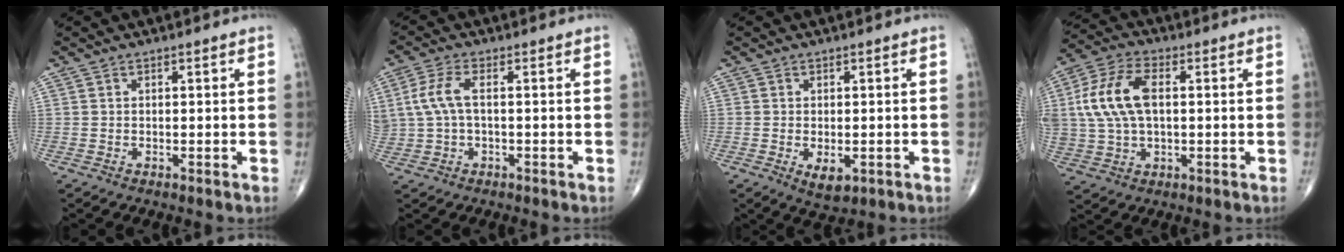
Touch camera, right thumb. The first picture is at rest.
{"total": 6.1, "force": [0.8, 2.9, 5.3], "torque": [-0.137, 0.016, 0.016]}
{"total": 4.0, "force": [-1.1, 2.1, 3.1], "torque": [-0.048, -0.008, -0.011]}
{"total": 13.2, "force": [1.8, 7.5, 10.7], "torque": [-0.226, 0.017, 0.033]}